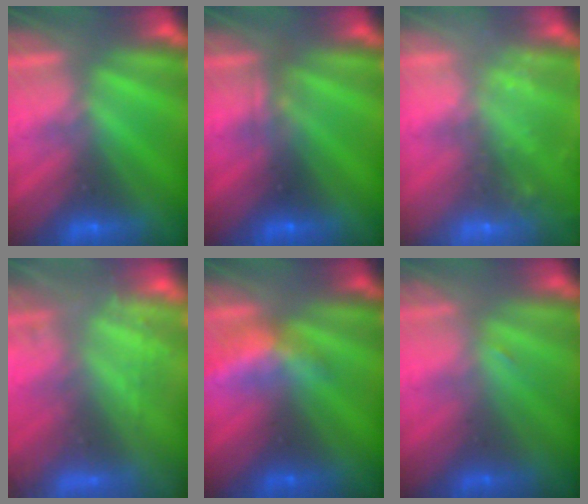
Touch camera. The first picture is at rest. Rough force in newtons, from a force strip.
{"total": 2.3}
{"total": 8.5}
{"total": 8.3}
{"total": 2.3}
{"total": 1.1}